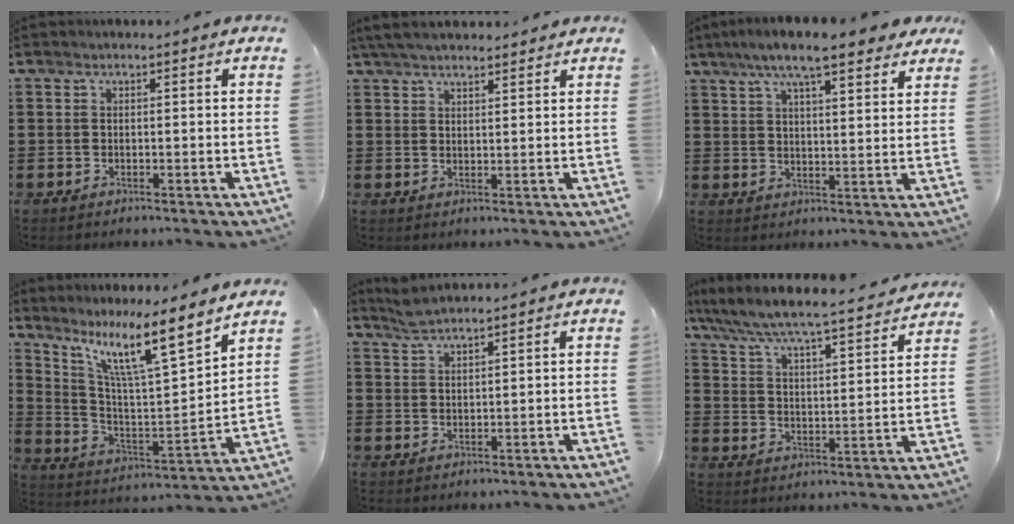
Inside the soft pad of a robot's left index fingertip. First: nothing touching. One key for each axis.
{"total": 4.0, "fx": 3.6, "fy": 0.6, "fz": 1.6, "tx": -0.041, "ty": -0.001, "tz": 0.068}
{"total": 8.6, "fx": 6.8, "fy": 1.4, "fz": 5.1, "tx": -0.112, "ty": -0.012, "tz": 0.120}
{"total": 11.1, "fx": 8.0, "fy": 0.5, "fz": 7.6, "tx": -0.169, "ty": -0.049, "tz": 0.126}
{"total": 2.6, "fx": 2.4, "fy": 0.0, "fz": 1.0, "tx": -0.024, "ty": 0.000, "tz": 0.046}
{"total": 5.6, "fx": 5.3, "fy": -0.4, "fz": 1.8, "tx": -0.061, "ty": -0.045, "tz": 0.082}